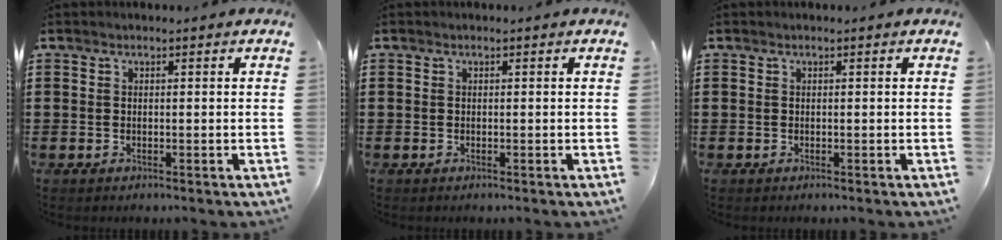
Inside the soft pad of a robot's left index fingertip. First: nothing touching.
{"total": 0.0}
{"total": 0.0}